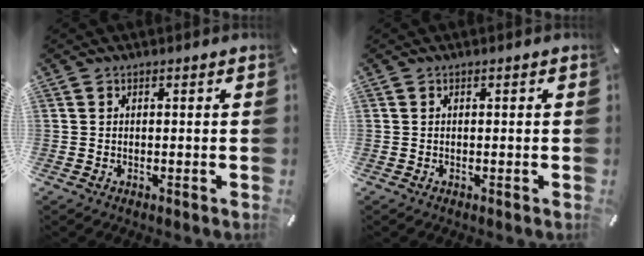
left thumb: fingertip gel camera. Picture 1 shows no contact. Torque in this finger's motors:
{"motor_torque": [-0.01, 0.00, 0.00, 0.00, 0.00]}